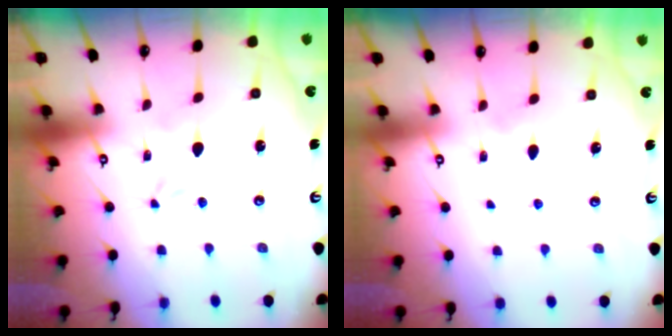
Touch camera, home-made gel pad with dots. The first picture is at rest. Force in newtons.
{"total": 3.9, "press": 3.8, "slide": 0.4}